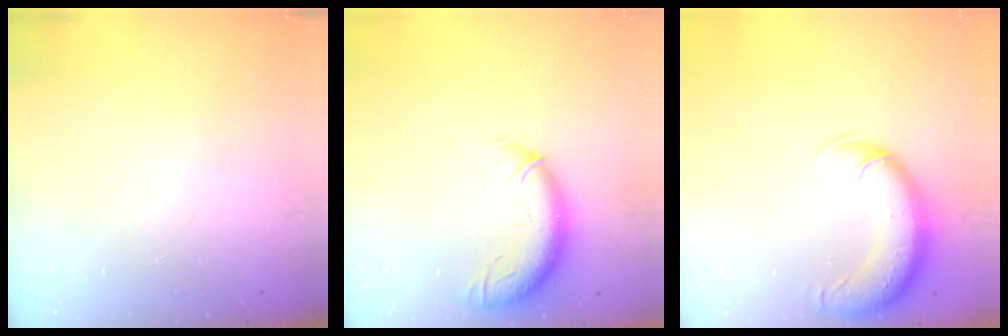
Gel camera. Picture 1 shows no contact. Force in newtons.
{"total": 11.5, "press": 11.2, "slide": 2.8}
{"total": 11.0, "press": 10.6, "slide": 2.8}